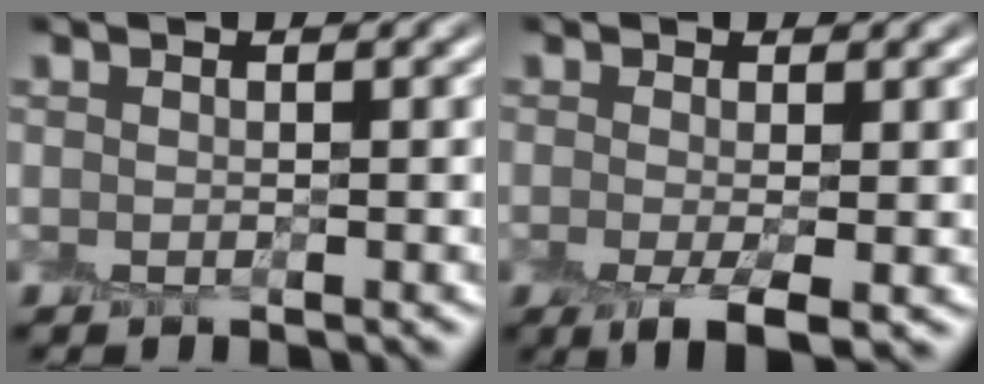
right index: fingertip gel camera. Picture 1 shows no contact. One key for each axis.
{"total": 3.7, "fx": -1.3, "fy": 1.1, "fz": 3.3, "tx": -0.060, "ty": -0.014, "tz": -0.023}